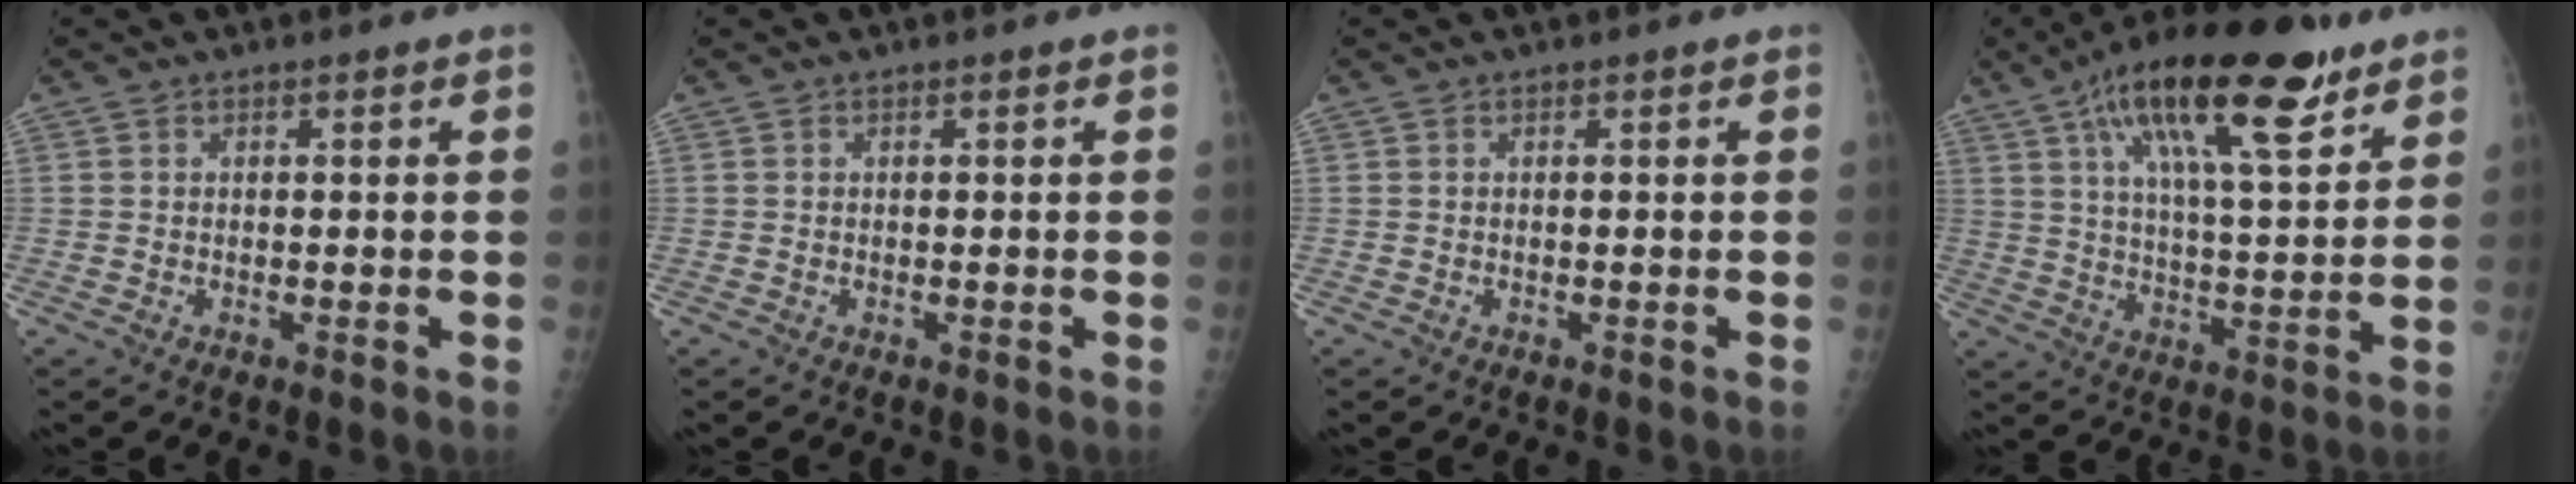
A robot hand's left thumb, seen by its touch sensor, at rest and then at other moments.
{"total": 0.0}
{"total": 0.0}
{"total": 21.7, "force": [12.0, 7.1, 16.6], "torque": [-0.258, -0.030, 0.196]}